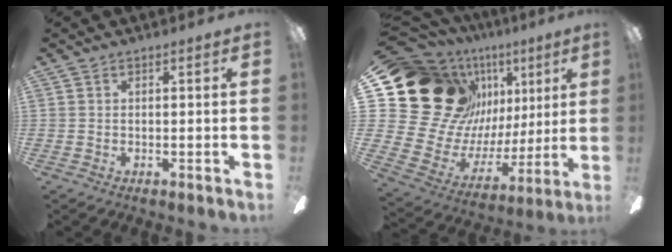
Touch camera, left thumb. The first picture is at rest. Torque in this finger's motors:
{"motor_torque": [1.92, 2.26, 1.39, -1.38, 0.07]}